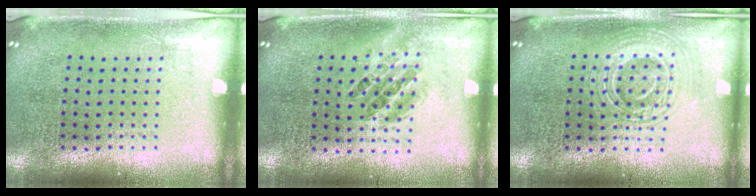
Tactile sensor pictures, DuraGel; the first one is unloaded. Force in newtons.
{"total": 0.9, "press": 0.9, "slide": 0.4}
{"total": 2.9, "press": 2.8, "slide": 0.5}